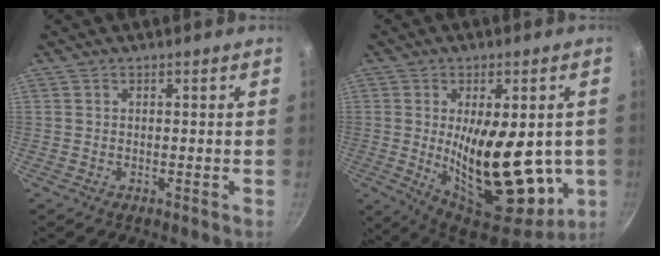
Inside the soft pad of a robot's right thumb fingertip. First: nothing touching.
{"total": 22.3, "force": [-1.3, 10.6, 19.6], "torque": [-0.274, -0.029, -0.001]}